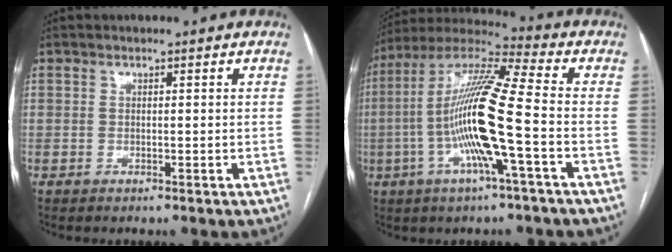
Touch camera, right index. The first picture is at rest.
{"total": 16.0, "force": [-3.3, 0.1, 15.6], "torque": [-0.307, 0.007, -0.071]}